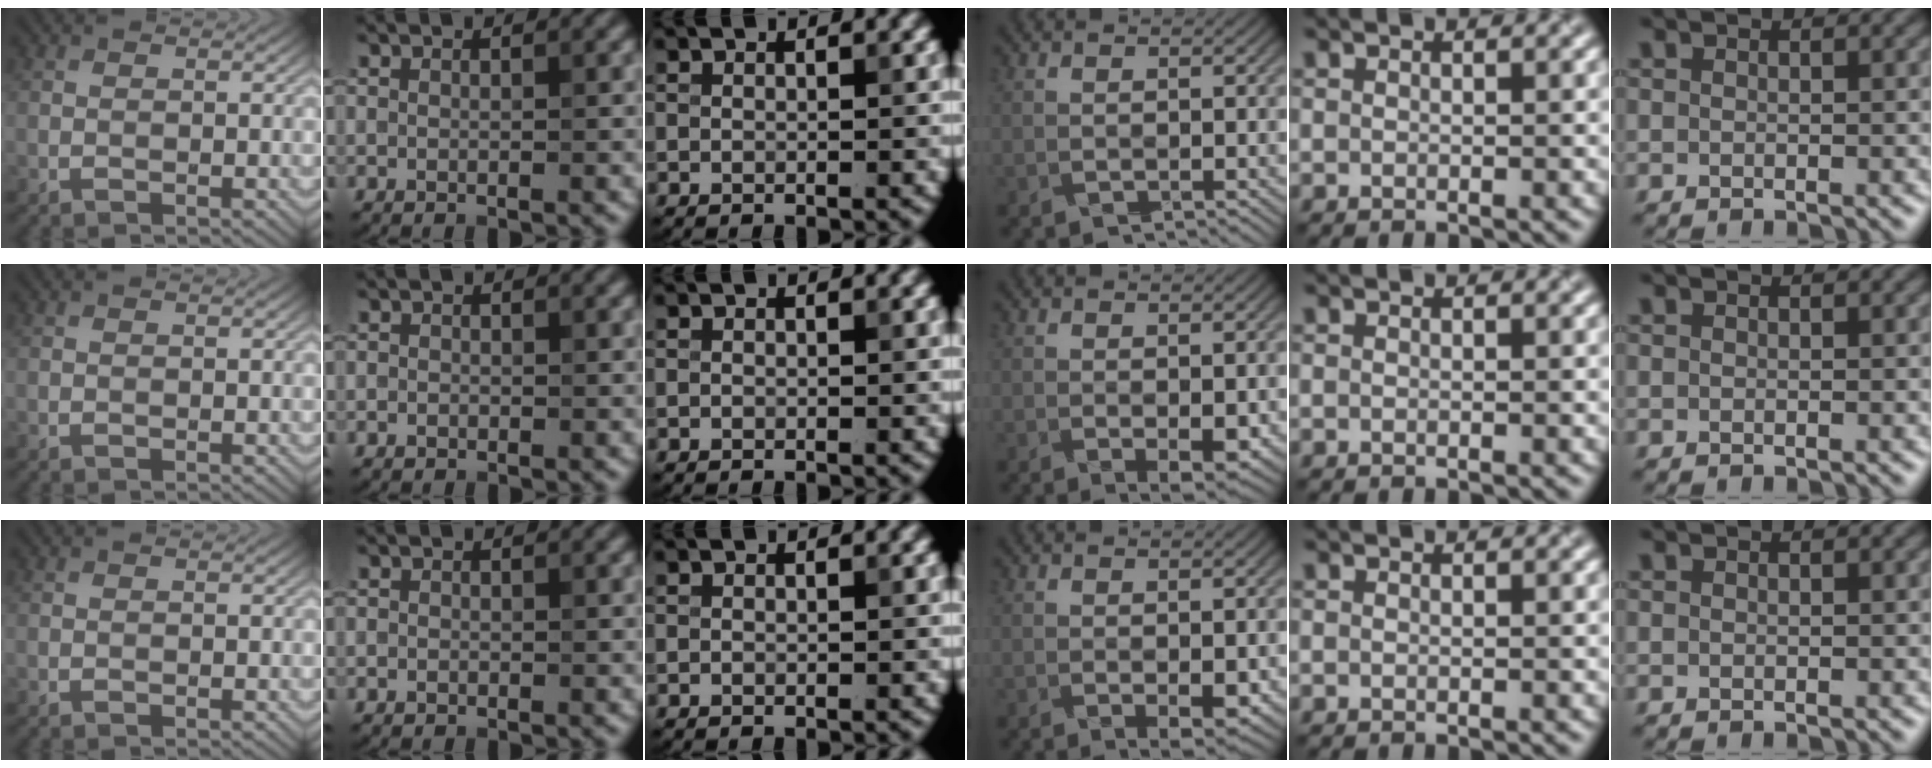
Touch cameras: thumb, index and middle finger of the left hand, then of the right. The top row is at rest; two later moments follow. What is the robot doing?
{"motion": "fold", "object": "napkin"}